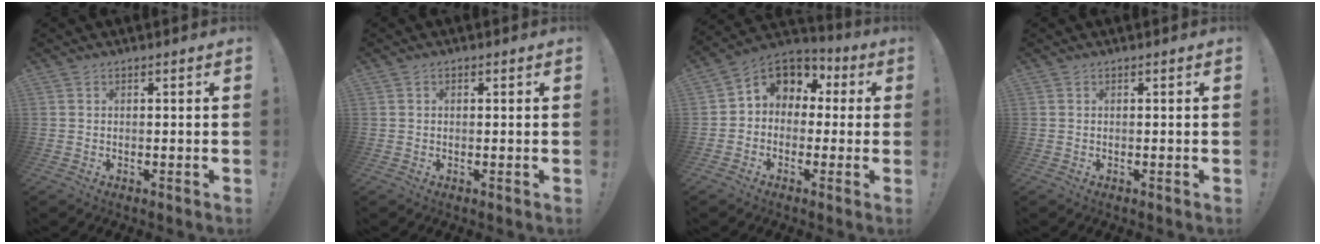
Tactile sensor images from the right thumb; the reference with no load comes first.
{"total": 0.6, "force": [0.0, 0.5, 0.3], "torque": [-0.013, 0.005, 0.001]}
{"total": 7.7, "force": [1.2, 6.8, 3.4], "torque": [-0.058, 0.001, 0.031]}
{"total": 0.0}